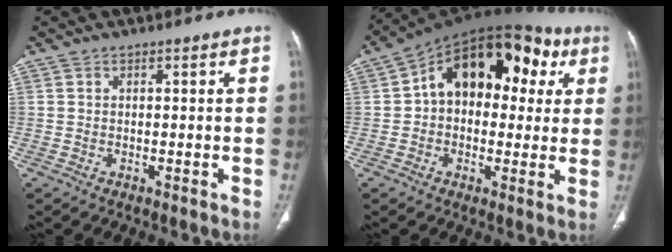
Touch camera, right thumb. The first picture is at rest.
{"total": 19.6, "force": [4.7, 12.7, 14.2], "torque": [-0.156, 0.036, 0.057]}